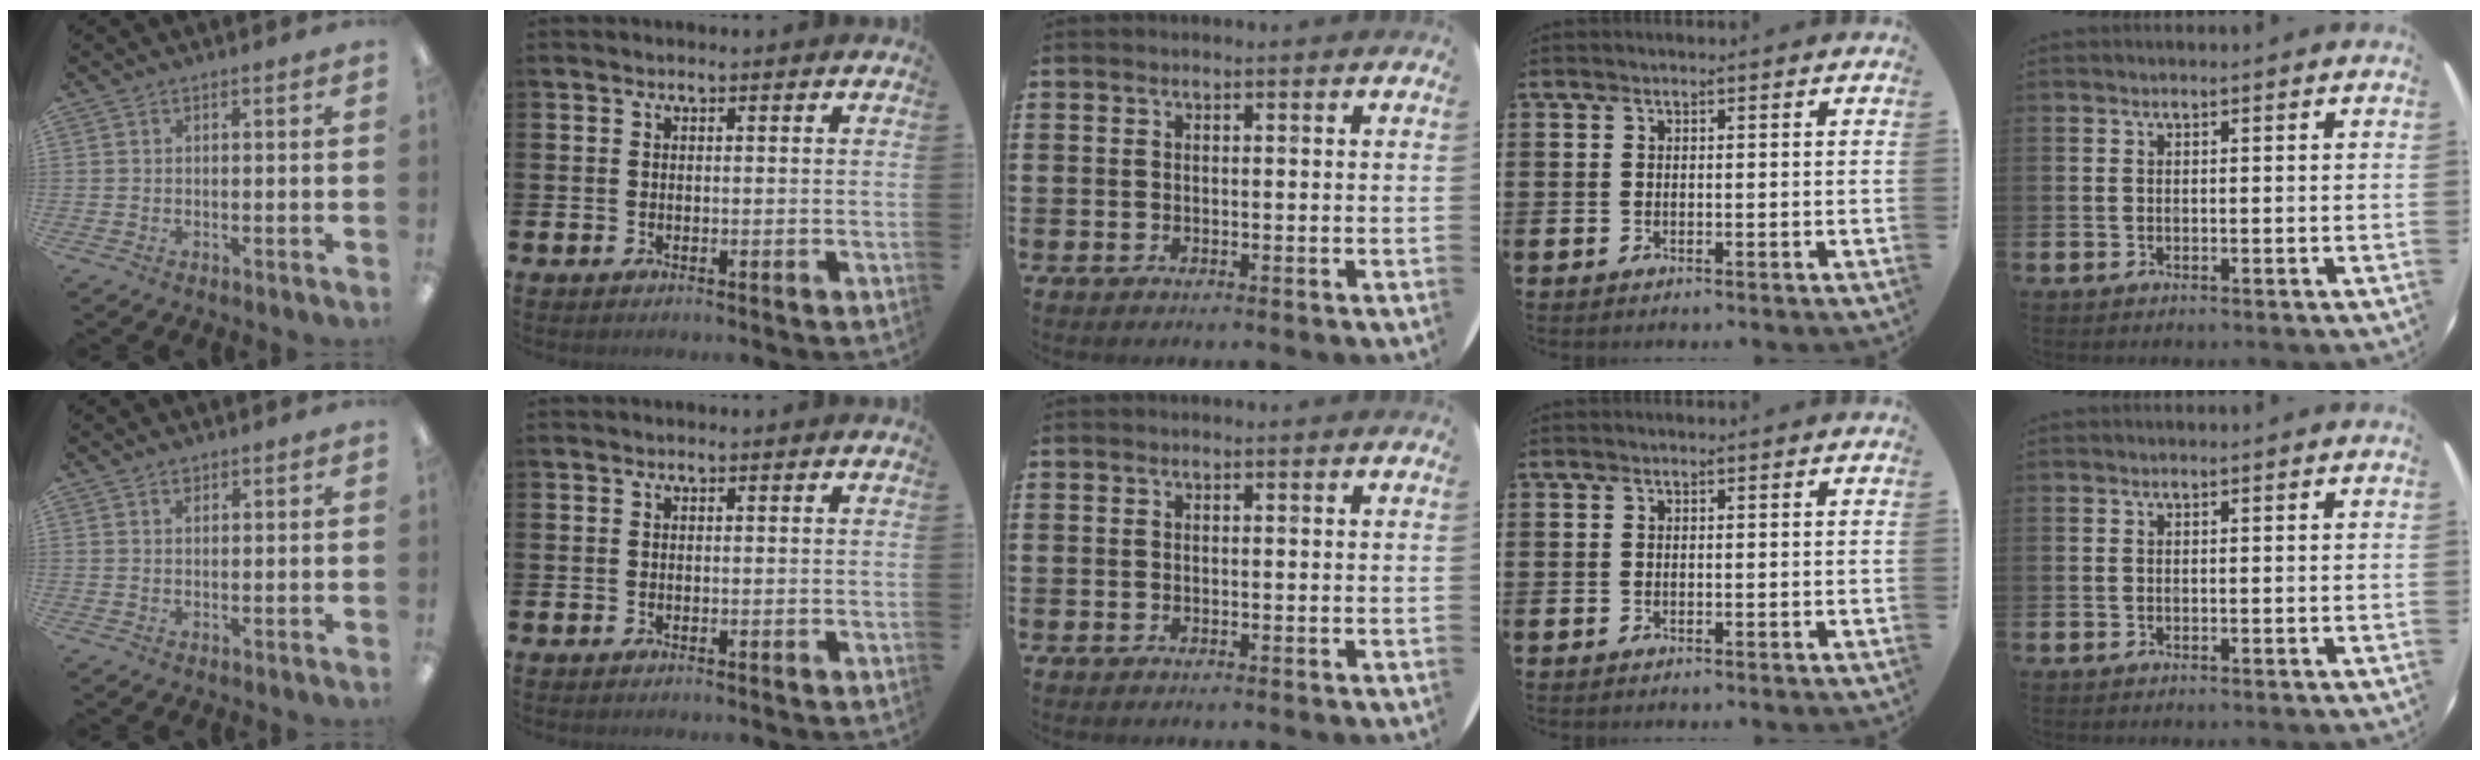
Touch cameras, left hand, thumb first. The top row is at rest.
{"thumb": {"total": 1.2, "force": [0.9, 0.5, 0.5], "torque": [-0.004, -0.003, 0.016]}}